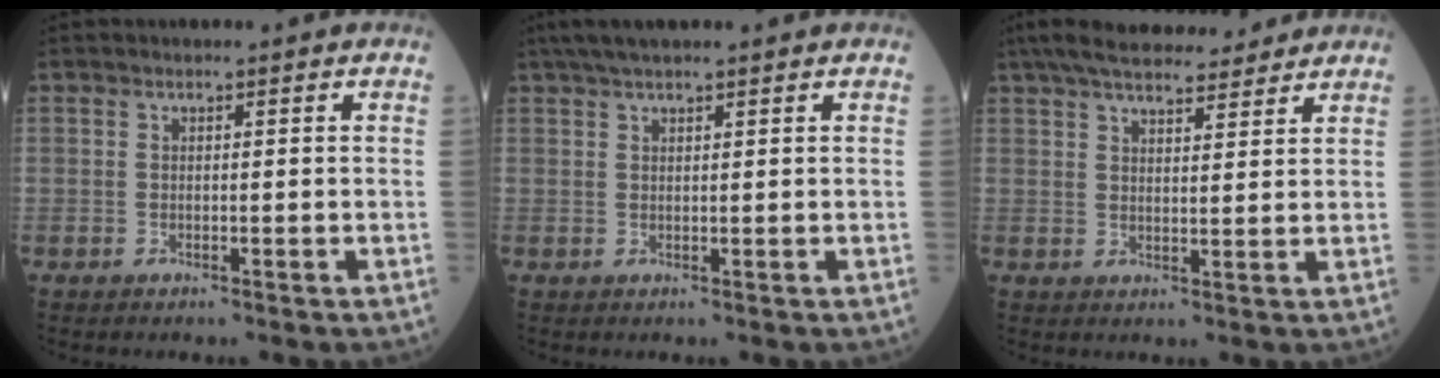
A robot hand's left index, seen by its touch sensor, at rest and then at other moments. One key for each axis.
{"total": 6.0, "fx": 4.8, "fy": 0.4, "fz": 3.6, "tx": -0.057, "ty": 0.041, "tz": 0.082}
{"total": 15.4, "fx": 13.3, "fy": 3.2, "fz": 7.1, "tx": -0.119, "ty": 0.040, "tz": 0.198}